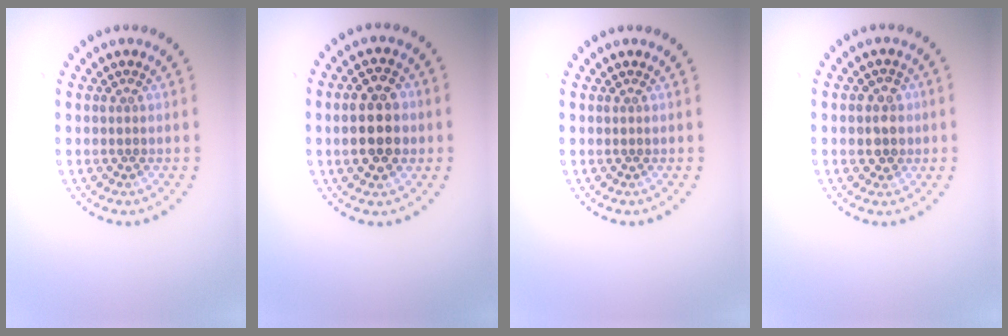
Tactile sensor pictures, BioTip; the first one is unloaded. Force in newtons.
{"total": 5.2, "press": 5.2, "slide": 0.2}
{"total": 0.0}
{"total": 2.3, "press": 2.2, "slide": 0.8}